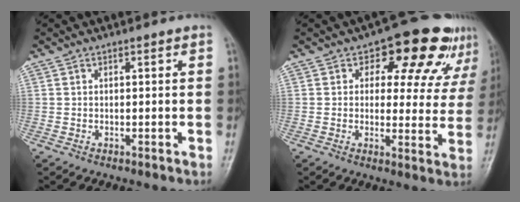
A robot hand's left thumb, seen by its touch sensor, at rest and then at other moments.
{"total": 13.8, "force": [7.9, 7.8, 8.2], "torque": [-0.045, -0.022, 0.090]}